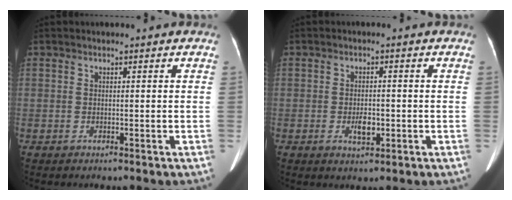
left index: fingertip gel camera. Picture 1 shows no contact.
{"total": 2.8, "force": [-0.8, 1.3, 2.4], "torque": [-0.045, 0.000, -0.008]}